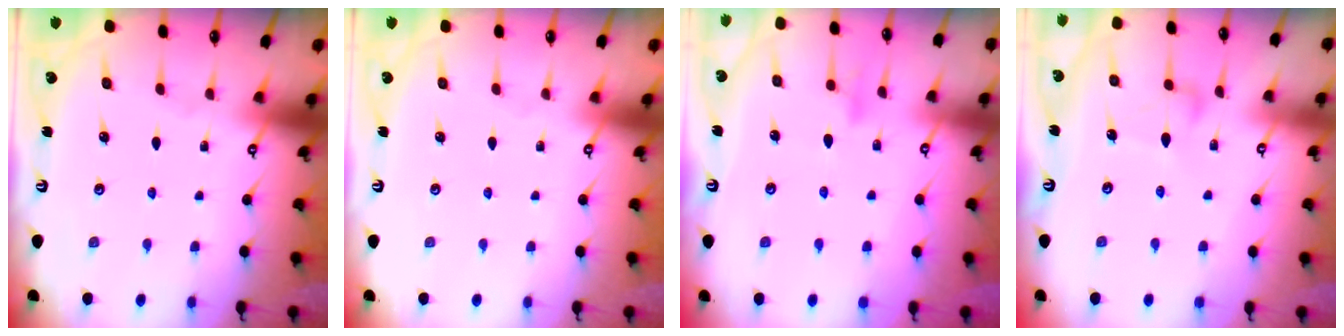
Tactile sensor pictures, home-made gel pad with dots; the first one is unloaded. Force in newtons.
{"total": 0.0}
{"total": 8.9, "press": 8.9, "slide": 0.8}
{"total": 10.1, "press": 10.1, "slide": 0.5}